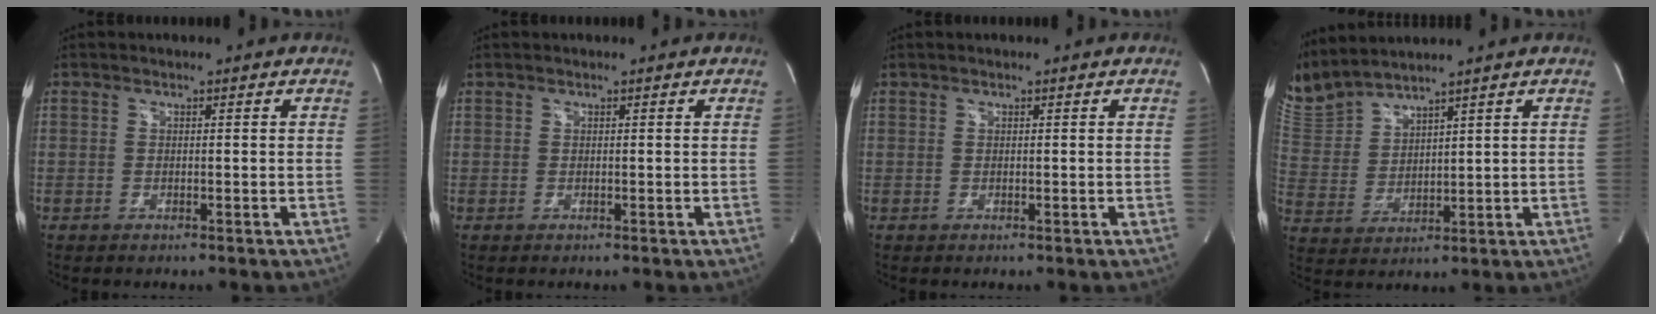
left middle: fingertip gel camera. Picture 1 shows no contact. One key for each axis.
{"total": 0.0}
{"total": 0.0}
{"total": 9.3, "fx": 9.0, "fy": 0.2, "fz": 2.2, "tx": -0.076, "ty": 0.011, "tz": 0.203}